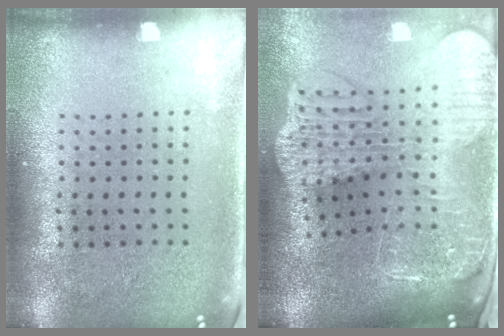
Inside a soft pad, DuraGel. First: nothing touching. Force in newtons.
{"total": 4.1, "press": 3.2, "slide": 2.6}